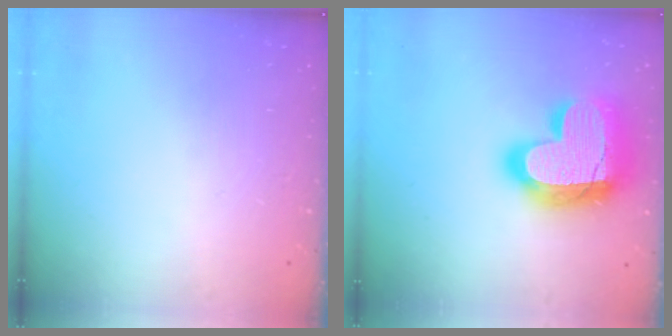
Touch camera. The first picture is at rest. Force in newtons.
{"total": 26.4, "press": 26.3, "slide": 2.0}